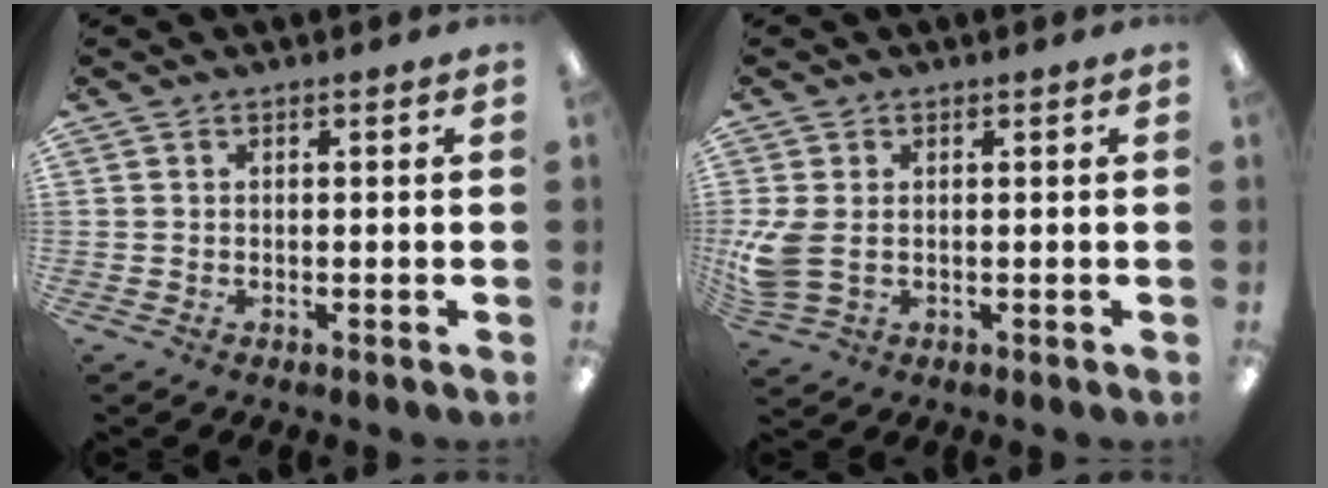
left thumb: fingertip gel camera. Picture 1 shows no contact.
{"total": 6.2, "force": [0.0, 4.1, 4.6], "torque": [-0.106, -0.004, -0.003]}